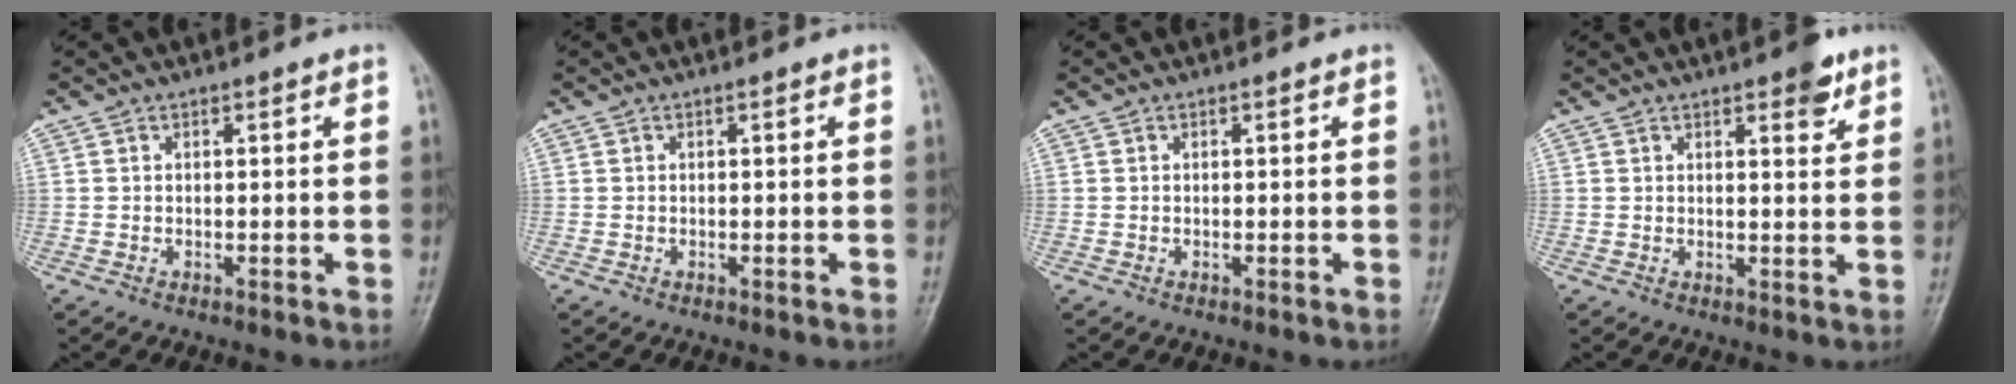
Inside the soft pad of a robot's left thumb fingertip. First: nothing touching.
{"total": 0.0}
{"total": 0.0}
{"total": 4.3, "force": [2.7, 1.6, 3.0], "torque": [-0.027, -0.013, 0.033]}